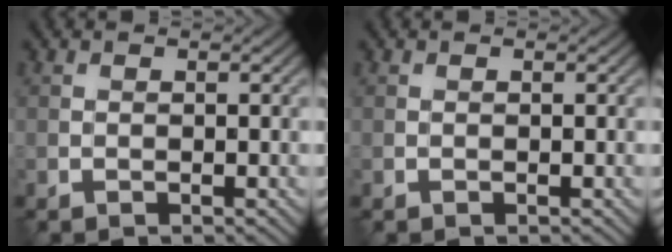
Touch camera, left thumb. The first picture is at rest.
{"total": 0.0}